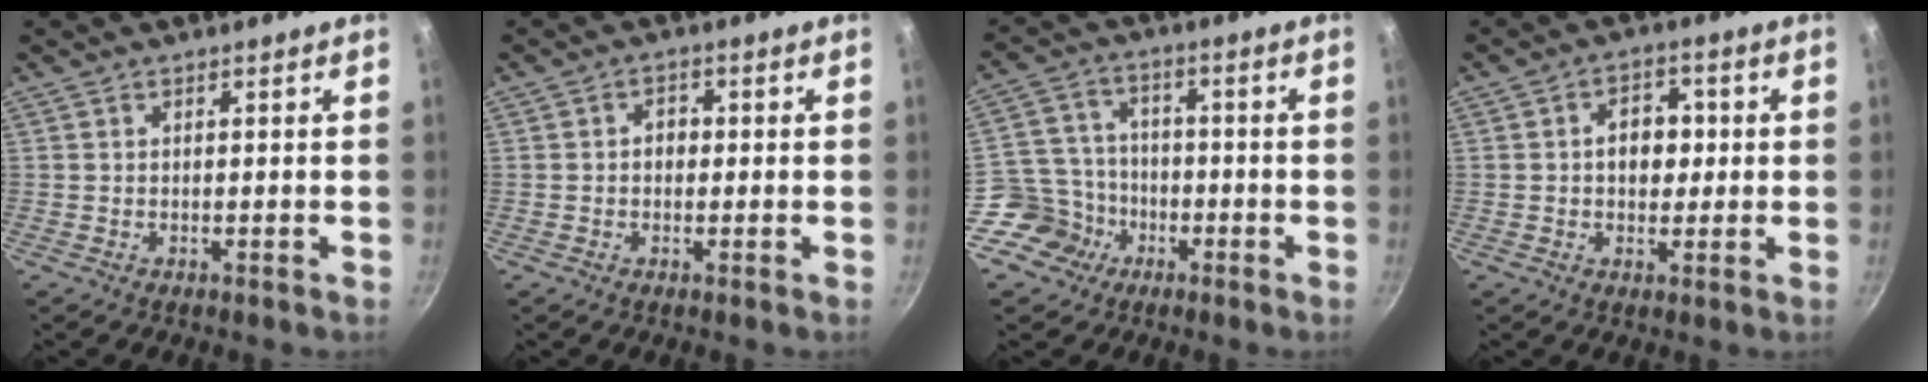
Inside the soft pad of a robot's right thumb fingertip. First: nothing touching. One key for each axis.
{"total": 2.5, "fx": -0.1, "fy": 2.1, "fz": 1.4, "tx": -0.008, "ty": 0.007, "tz": -0.004}
{"total": 8.9, "fx": -4.1, "fy": 7.7, "fz": 1.6, "tx": -0.003, "ty": 0.045, "tz": -0.082}
{"total": 6.4, "fx": 0.4, "fy": 4.8, "fz": 4.2, "tx": -0.025, "ty": 0.010, "tz": 0.001}